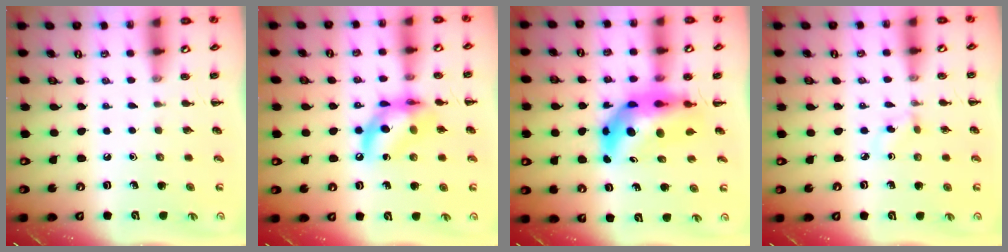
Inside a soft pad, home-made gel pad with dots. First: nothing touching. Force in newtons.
{"total": 12.4, "press": 11.9, "slide": 3.3}
{"total": 9.9, "press": 9.3, "slide": 3.3}
{"total": 2.3, "press": 2.0, "slide": 1.1}